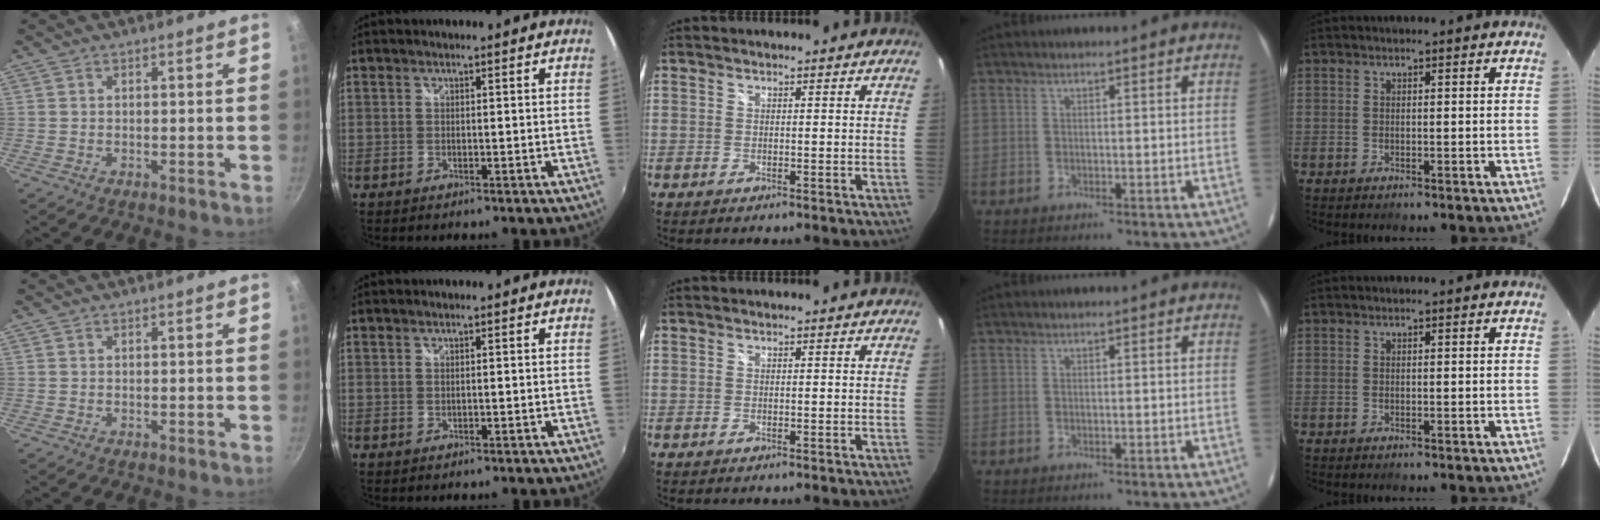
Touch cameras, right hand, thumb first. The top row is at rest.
{}